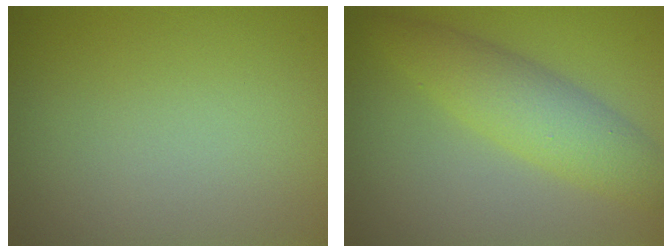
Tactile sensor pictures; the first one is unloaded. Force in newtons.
{"total": 4.6, "press": 4.6, "slide": 0.1}